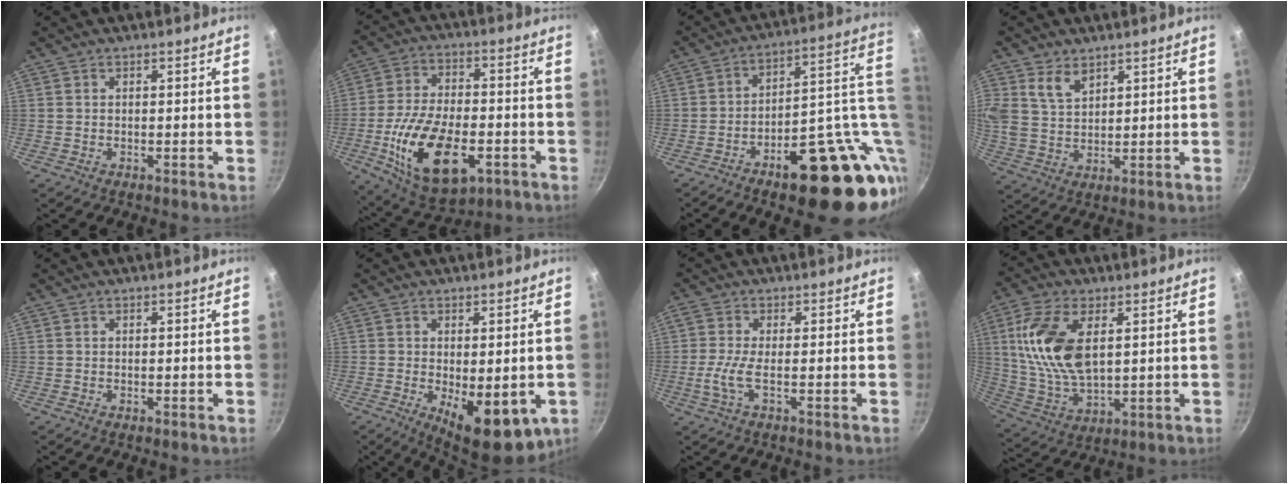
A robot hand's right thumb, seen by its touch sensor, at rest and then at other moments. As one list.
[{"total": 19.6, "force": [-6.1, 10.4, 15.5], "torque": [-0.271, 0.015, -0.097]}, {"total": 25.6, "force": [-4.1, 11.5, 22.5], "torque": [-0.248, 0.016, -0.038]}, {"total": 7.0, "force": [3.9, 4.4, 3.8], "torque": [-0.066, -0.016, 0.081]}, {"total": 0.0}, {"total": 11.9, "force": [-2.6, 5.2, 10.3], "torque": [-0.121, -0.010, -0.020]}, {"total": 3.8, "force": [-1.0, 0.5, 3.7], "torque": [-0.101, 0.002, -0.026]}, {"total": 15.5, "force": [3.9, 8.1, 12.6], "torque": [-0.243, -0.011, 0.082]}]